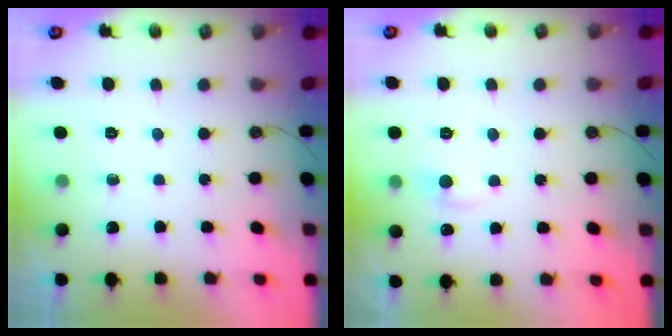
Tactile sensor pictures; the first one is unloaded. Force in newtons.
{"total": 1.2, "press": 0.8, "slide": 0.8}